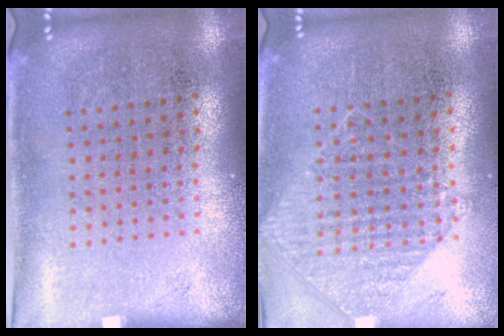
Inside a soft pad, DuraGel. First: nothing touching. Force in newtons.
{"total": 0.9, "press": 0.8, "slide": 0.3}